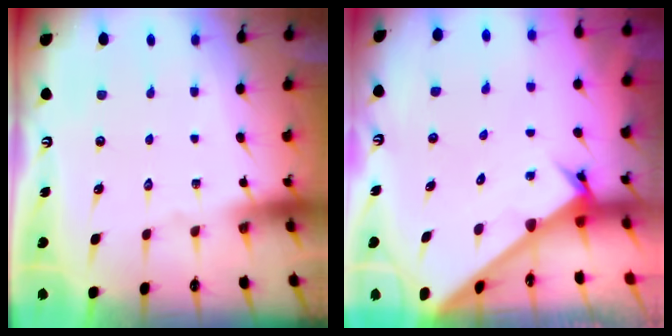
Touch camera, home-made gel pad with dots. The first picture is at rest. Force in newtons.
{"total": 2.5, "press": 2.5, "slide": 0.3}